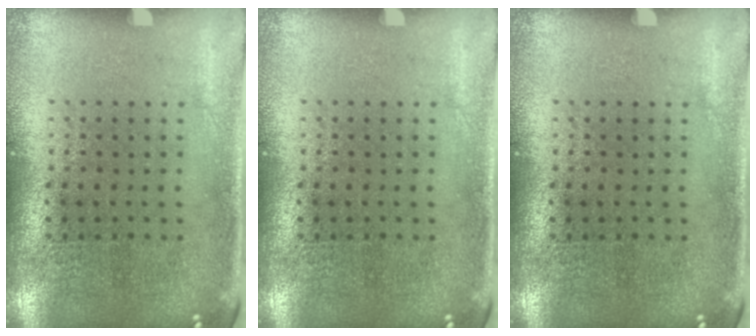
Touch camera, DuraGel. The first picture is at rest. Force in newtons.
{"total": 0.0}
{"total": 0.0}